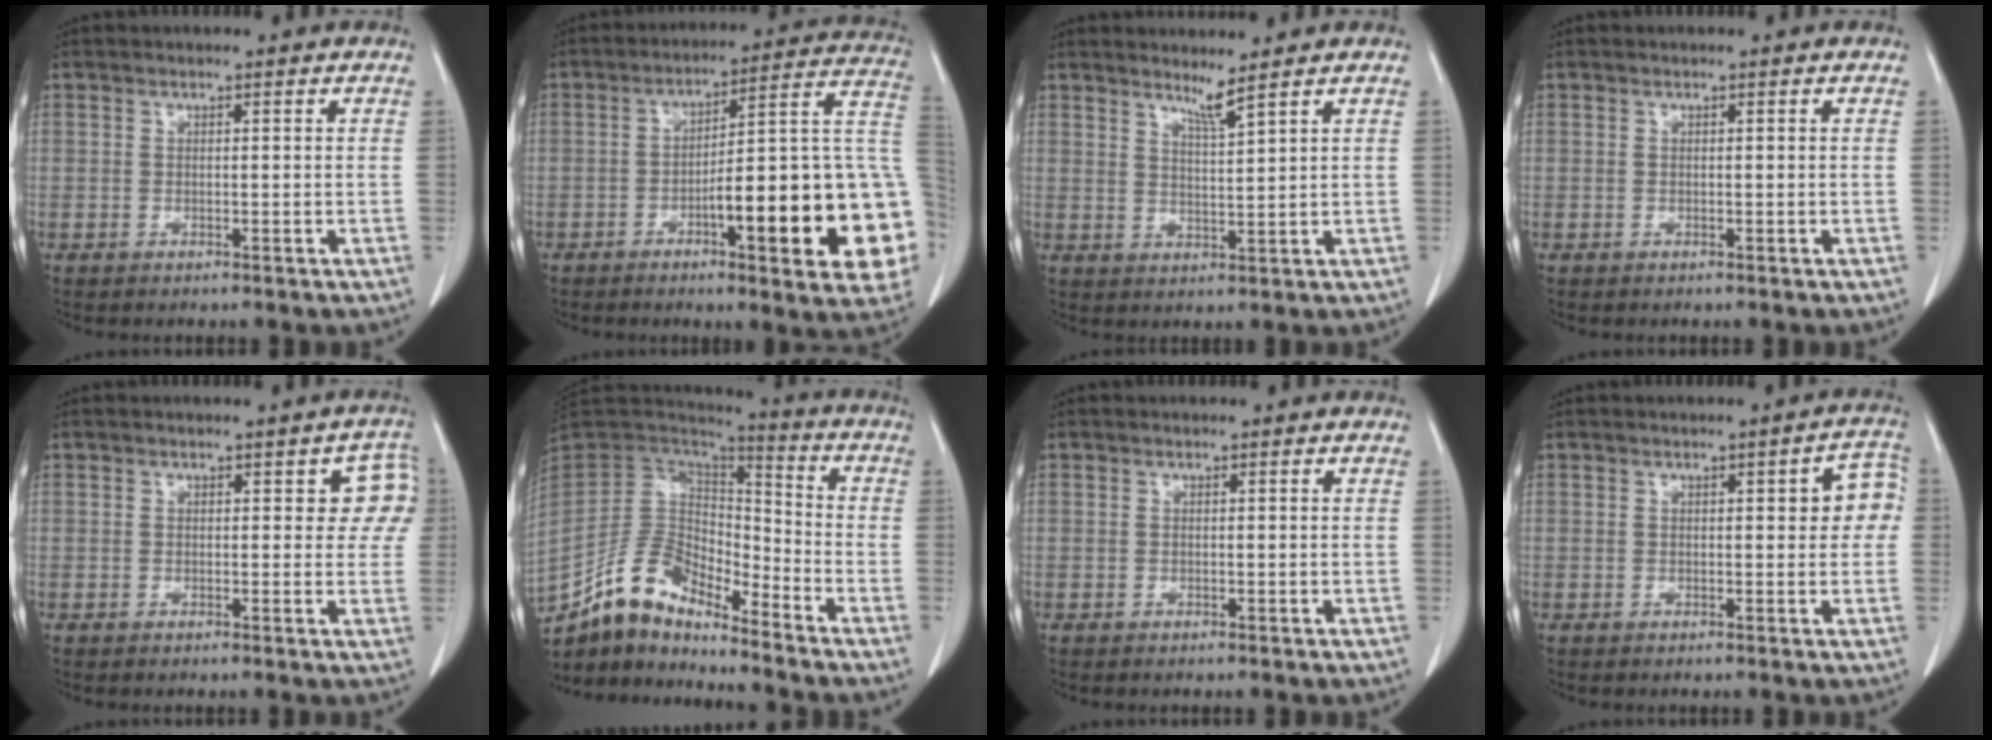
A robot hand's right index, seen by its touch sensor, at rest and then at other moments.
{"total": 21.8, "force": [-5.3, 3.0, 20.9], "torque": [-0.189, 0.025, -0.064]}
{"total": 2.8, "force": [2.3, -1.0, 1.3], "torque": [-0.025, -0.016, 0.046]}
{"total": 0.0}
{"total": 4.3, "force": [1.5, 2.4, 3.3], "torque": [-0.011, 0.011, 0.010]}
{"total": 11.8, "force": [-10.2, 4.0, 4.4], "torque": [-0.085, 0.041, -0.194]}
{"total": 0.0}
{"total": 4.6, "force": [0.7, 1.5, 4.3], "torque": [-0.038, 0.016, 0.003]}